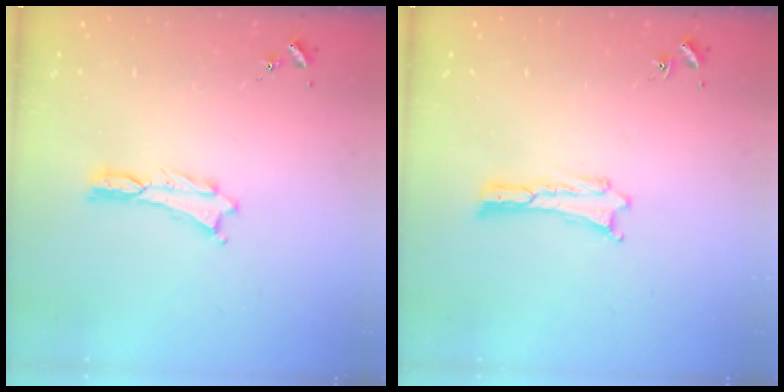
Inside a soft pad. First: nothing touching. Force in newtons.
{"total": 0.0}